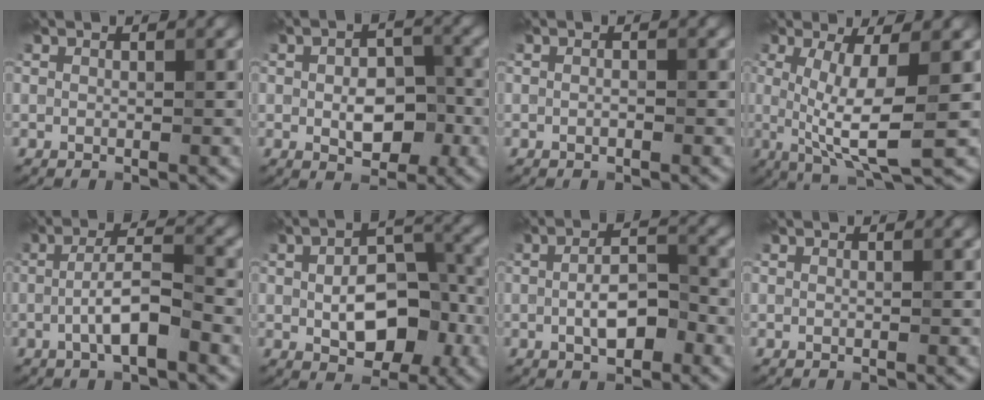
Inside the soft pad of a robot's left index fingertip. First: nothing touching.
{"total": 4.8, "force": [-0.7, 2.9, 3.8], "torque": [-0.064, -0.005, -0.009]}
{"total": 0.6, "force": [-0.2, 0.2, 0.5], "torque": [-0.011, -0.005, -0.005]}
{"total": 6.7, "force": [-0.1, 1.6, 6.5], "torque": [-0.120, -0.010, 0.000]}
{"total": 4.3, "force": [-1.4, 1.0, 3.9], "torque": [-0.072, 0.011, -0.030]}
{"total": 7.9, "force": [-1.0, 4.6, 6.4], "torque": [-0.108, -0.008, -0.010]}
{"total": 4.2, "force": [-1.0, 1.8, 3.6], "torque": [-0.068, 0.000, -0.019]}
{"total": 0.0}